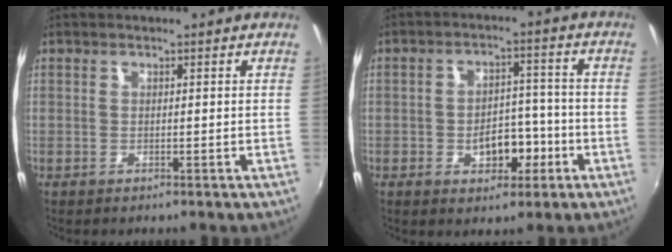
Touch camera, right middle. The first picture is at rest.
{"total": 6.7, "force": [-2.5, 4.2, 4.6], "torque": [-0.072, 0.012, -0.025]}